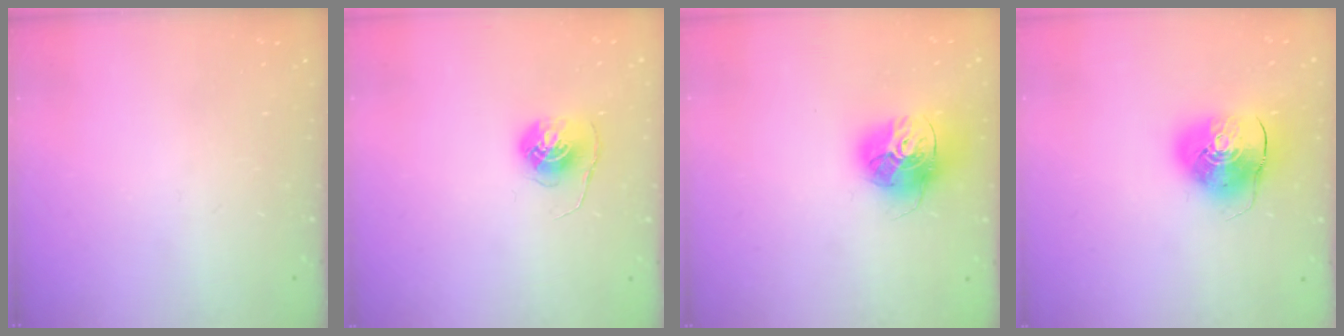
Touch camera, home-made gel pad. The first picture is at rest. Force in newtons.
{"total": 6.0, "press": 6.0, "slide": 0.3}
{"total": 17.1, "press": 17.0, "slide": 1.5}
{"total": 10.4, "press": 10.2, "slide": 1.7}